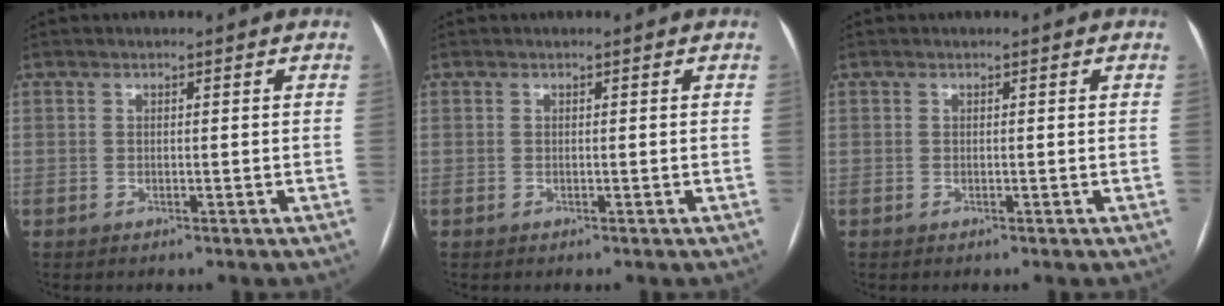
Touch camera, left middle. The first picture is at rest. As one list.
[{"total": 0.0}, {"total": 0.0}]